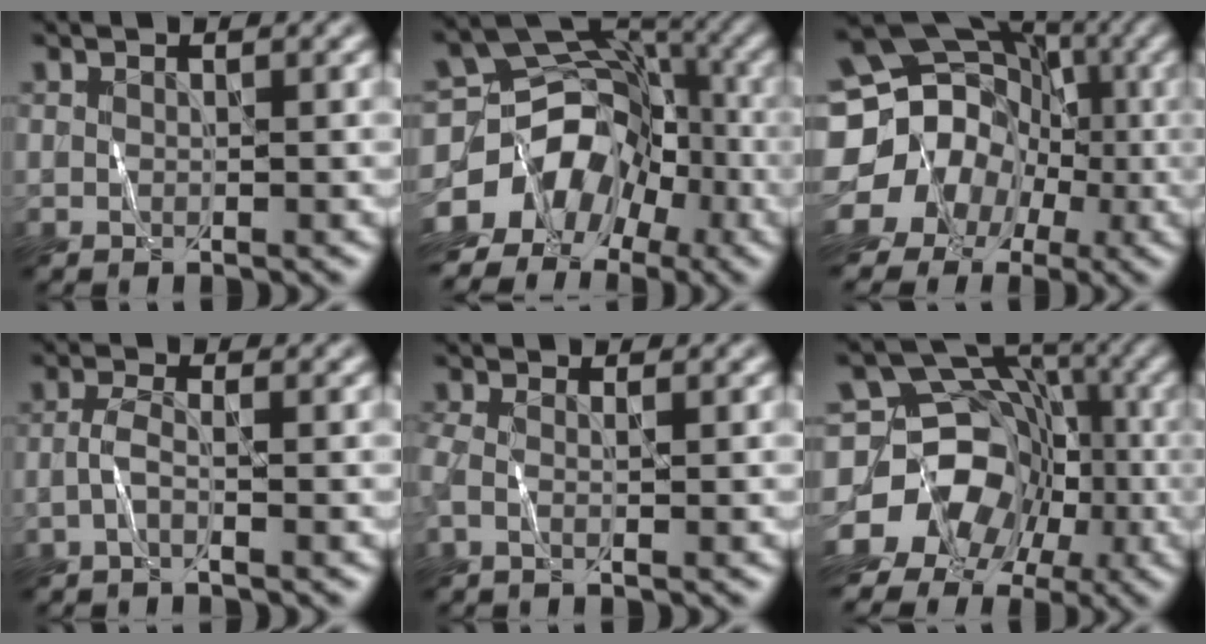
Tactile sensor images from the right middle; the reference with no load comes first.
{"total": 9.7, "force": [-5.7, 7.1, 3.3], "torque": [-0.054, 0.009, -0.101]}
{"total": 15.9, "force": [-3.7, 14.8, 4.3], "torque": [-0.110, 0.009, -0.095]}
{"total": 1.3, "force": [-0.8, -0.2, 1.0], "torque": [-0.029, 0.002, -0.020]}
{"total": 0.9, "force": [-0.2, 0.0, 0.8], "torque": [-0.032, -0.002, -0.009]}
{"total": 12.5, "force": [-6.1, 10.3, 3.5], "torque": [-0.050, -0.014, -0.118]}